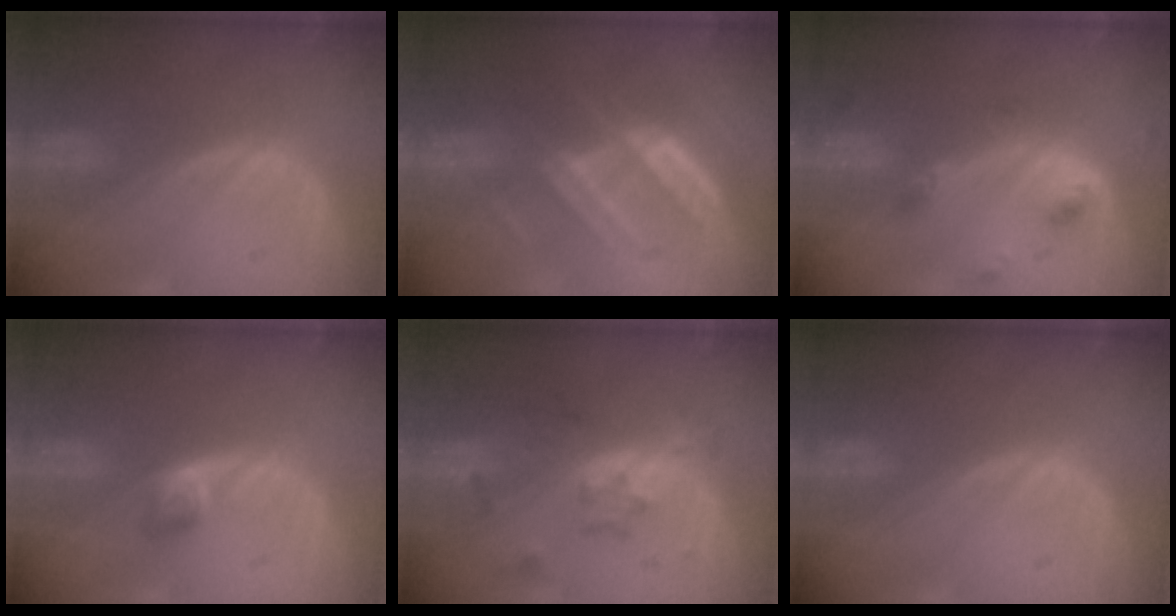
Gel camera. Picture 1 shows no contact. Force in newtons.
{"total": 6.6, "press": 6.4, "slide": 1.7}
{"total": 4.5, "press": 4.1, "slide": 1.9}
{"total": 2.6, "press": 2.4, "slide": 1.0}
{"total": 7.1, "press": 6.3, "slide": 3.3}
{"total": 0.0}